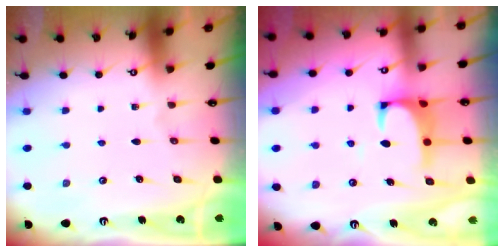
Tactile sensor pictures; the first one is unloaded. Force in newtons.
{"total": 1.5, "press": 1.4, "slide": 0.7}